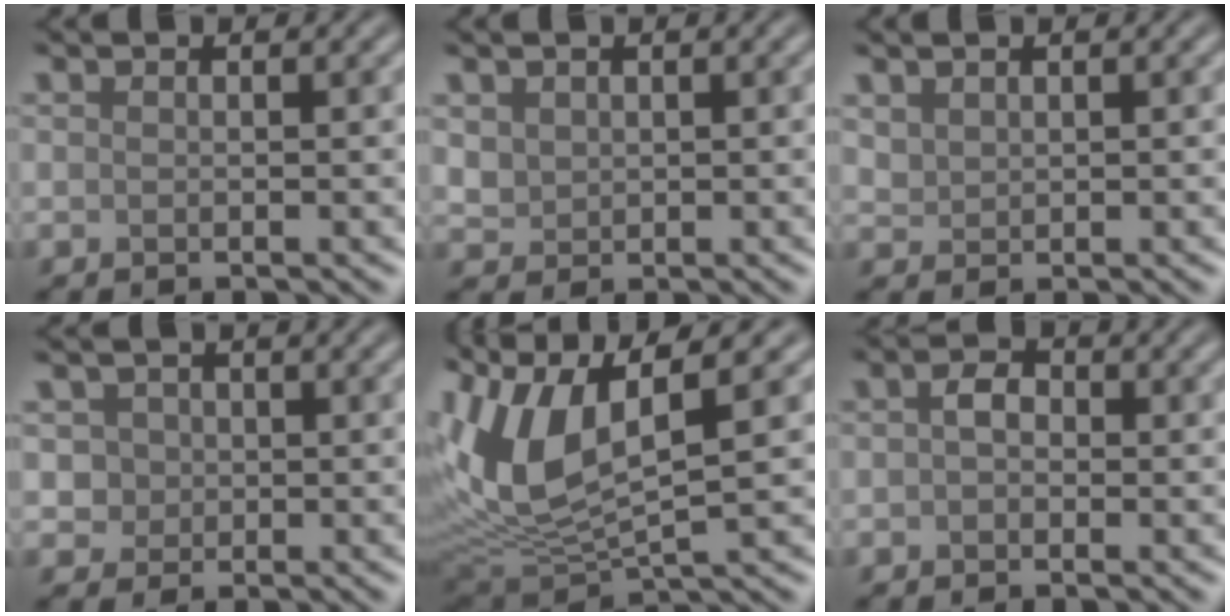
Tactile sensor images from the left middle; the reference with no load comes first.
{"total": 1.5, "force": [0.6, 1.3, 0.5], "torque": [-0.013, -0.006, 0.019]}
{"total": 1.2, "force": [0.8, 0.8, 0.3], "torque": [-0.011, -0.001, 0.023]}
{"total": 3.0, "force": [0.9, 2.7, 1.1], "torque": [-0.013, 0.008, 0.014]}
{"total": 9.9, "force": [2.3, 4.2, 8.6], "torque": [-0.198, -0.001, 0.046]}
{"total": 1.9, "force": [-0.1, 1.4, 1.3], "torque": [-0.023, 0.002, -0.010]}